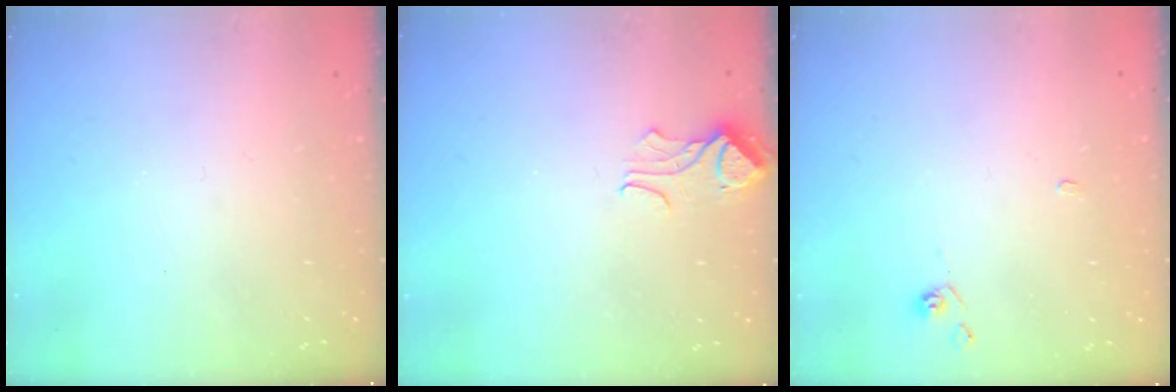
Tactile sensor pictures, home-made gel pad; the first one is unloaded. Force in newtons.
{"total": 1.8, "press": 1.7, "slide": 0.7}
{"total": 1.1, "press": 1.1, "slide": 0.3}